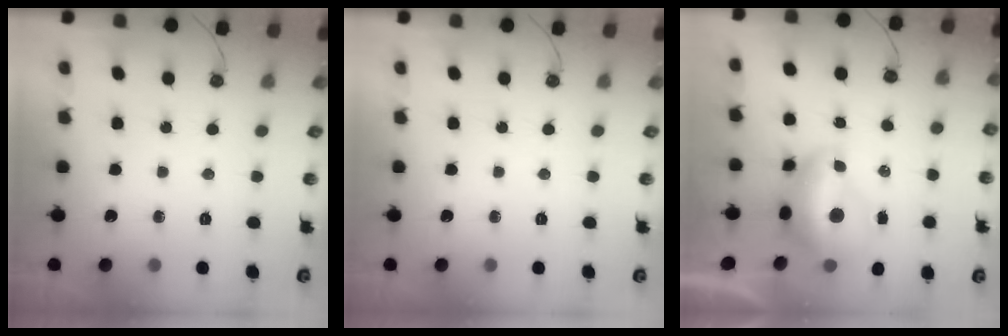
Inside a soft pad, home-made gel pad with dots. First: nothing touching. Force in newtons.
{"total": 0.0}
{"total": 3.1, "press": 3.0, "slide": 0.7}